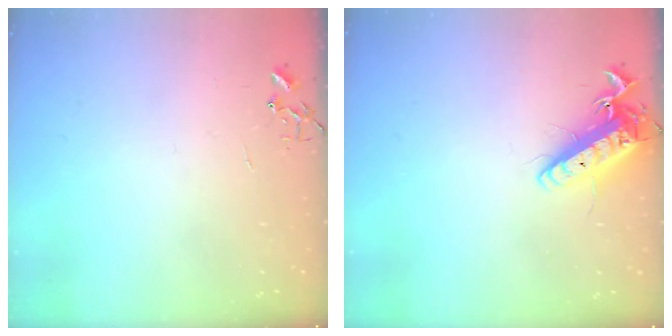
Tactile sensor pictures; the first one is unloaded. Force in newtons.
{"total": 15.4, "press": 15.1, "slide": 2.8}